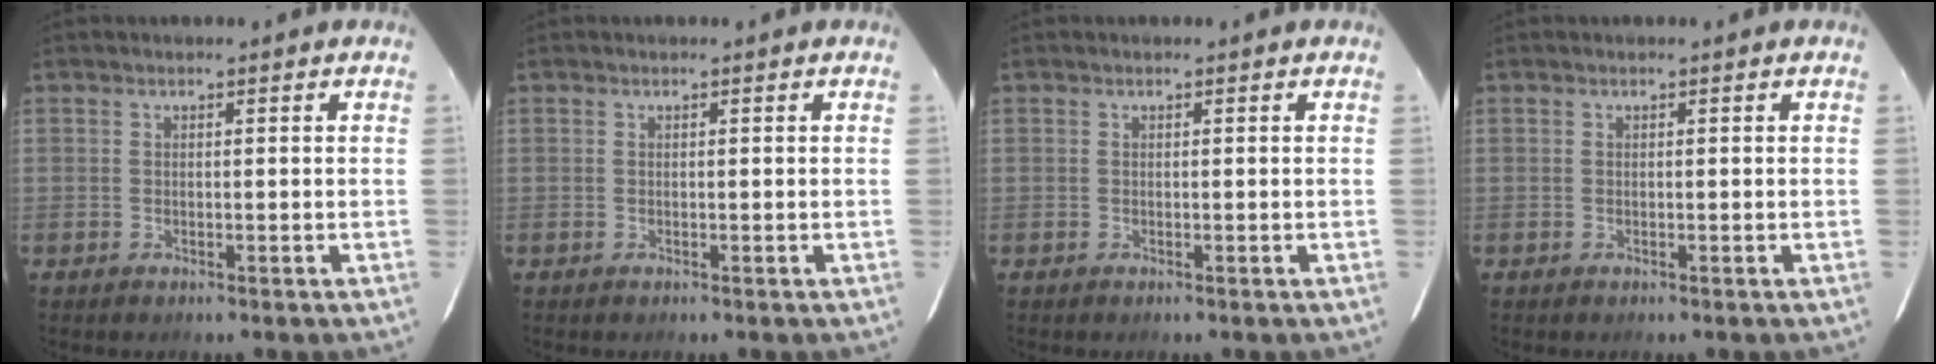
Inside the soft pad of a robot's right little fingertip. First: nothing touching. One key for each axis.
{"total": 0.0}
{"total": 0.0}
{"total": 0.0}